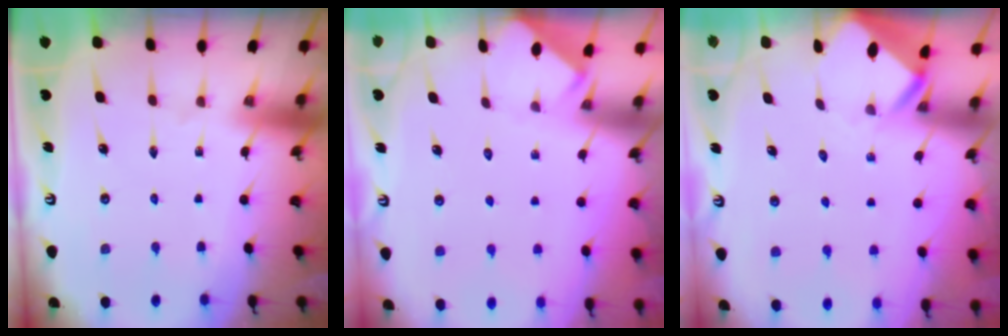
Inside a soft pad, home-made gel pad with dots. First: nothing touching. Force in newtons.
{"total": 2.7, "press": 2.6, "slide": 0.4}
{"total": 2.8, "press": 2.8, "slide": 0.2}